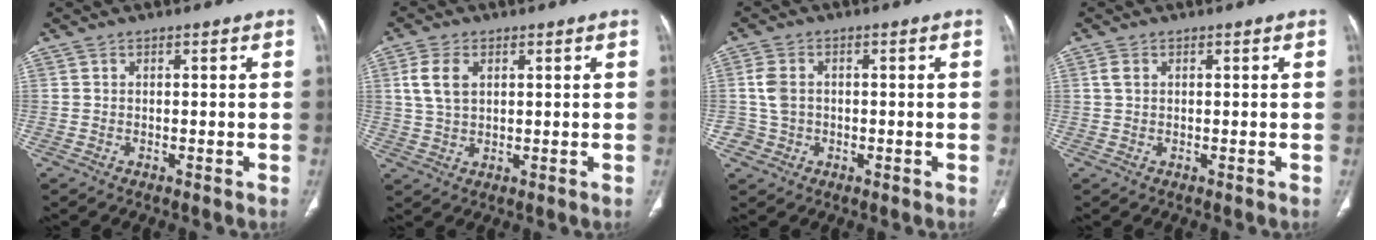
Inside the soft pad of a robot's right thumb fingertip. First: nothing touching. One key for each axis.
{"total": 5.9, "fx": 1.8, "fy": 3.6, "fz": 4.3, "tx": -0.090, "ty": 0.001, "tz": 0.038}
{"total": 4.3, "fx": 0.0, "fy": 3.7, "fz": 2.2, "tx": -0.034, "ty": 0.009, "tz": 0.000}
{"total": 1.5, "fx": 0.5, "fy": 1.0, "fz": 1.0, "tx": -0.027, "ty": 0.005, "tz": 0.011}